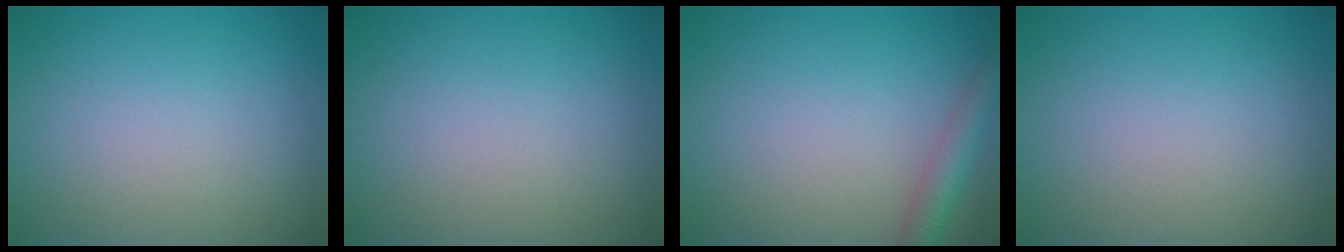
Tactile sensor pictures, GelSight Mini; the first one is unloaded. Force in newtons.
{"total": 0.0}
{"total": 3.0, "press": 3.0, "slide": 0.1}
{"total": 0.0}